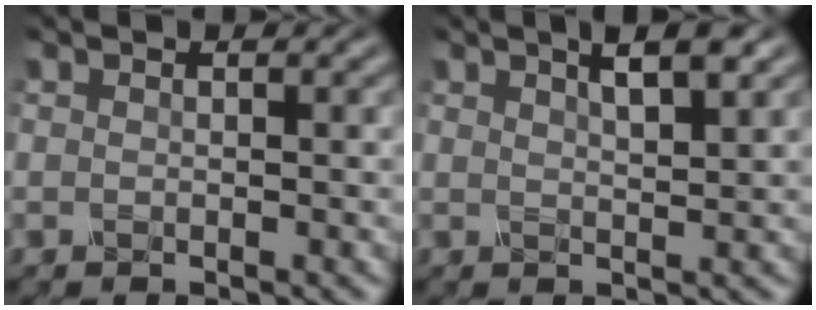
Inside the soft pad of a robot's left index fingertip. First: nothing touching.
{"total": 3.7, "force": [2.2, 0.9, 2.9], "torque": [-0.029, 0.014, 0.021]}